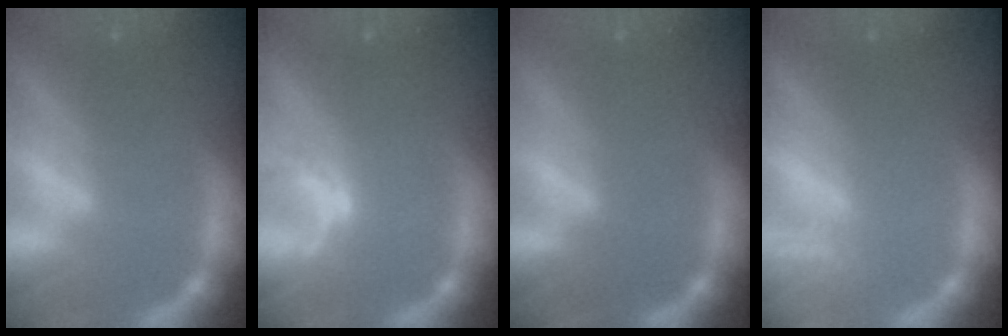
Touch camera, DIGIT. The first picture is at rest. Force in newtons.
{"total": 1.5}
{"total": 0.0}
{"total": 2.0}